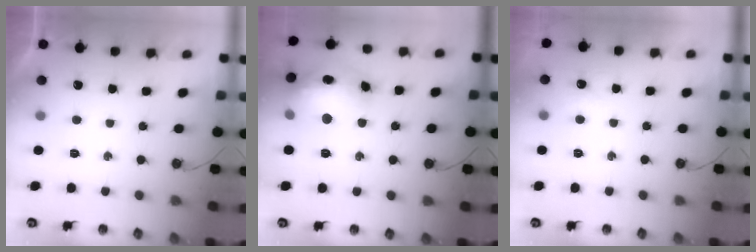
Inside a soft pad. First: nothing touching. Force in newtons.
{"total": 19.3, "press": 19.2, "slide": 1.7}
{"total": 2.8, "press": 2.7, "slide": 0.5}